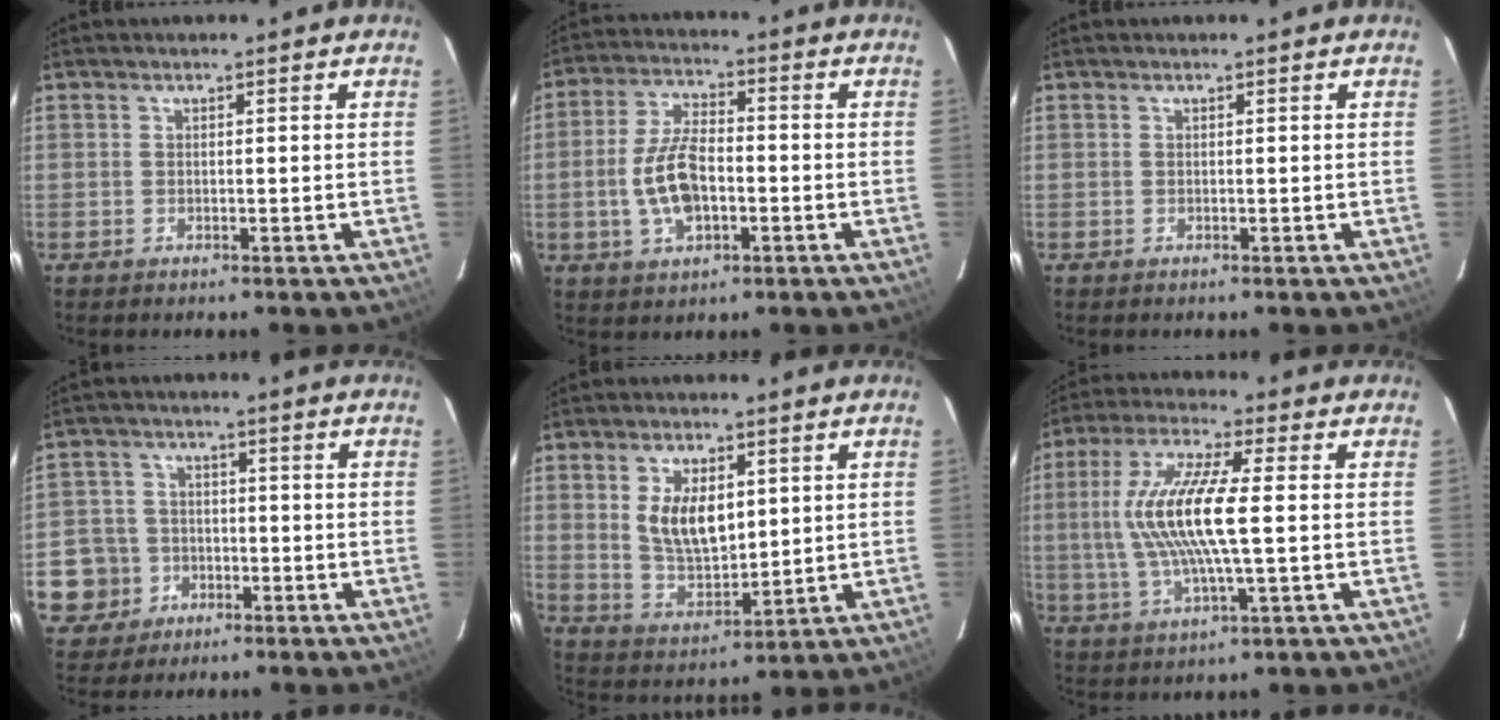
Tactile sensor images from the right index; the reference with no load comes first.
{"total": 10.0, "force": [-2.1, 5.0, 8.4], "torque": [-0.173, 0.005, -0.034]}
{"total": 0.0}
{"total": 8.4, "force": [-2.6, 7.9, 1.2], "torque": [-0.049, 0.020, -0.039]}
{"total": 9.6, "force": [2.5, 5.1, 7.7], "torque": [-0.149, -0.002, 0.060]}
{"total": 14.1, "force": [0.3, 2.4, 13.9], "torque": [-0.275, 0.001, 0.005]}